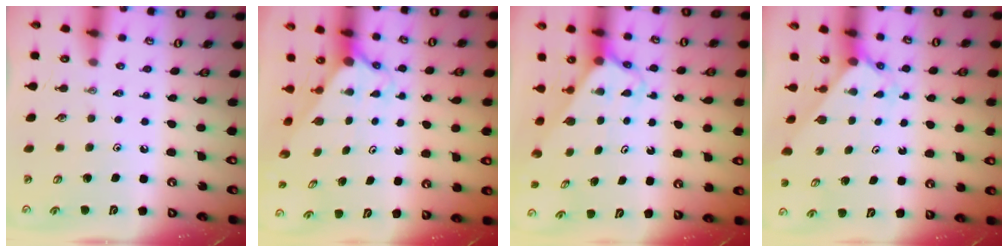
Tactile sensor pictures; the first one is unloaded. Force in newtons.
{"total": 2.1, "press": 2.1, "slide": 0.2}
{"total": 2.4, "press": 2.4, "slide": 0.1}
{"total": 1.9, "press": 1.9, "slide": 0.1}